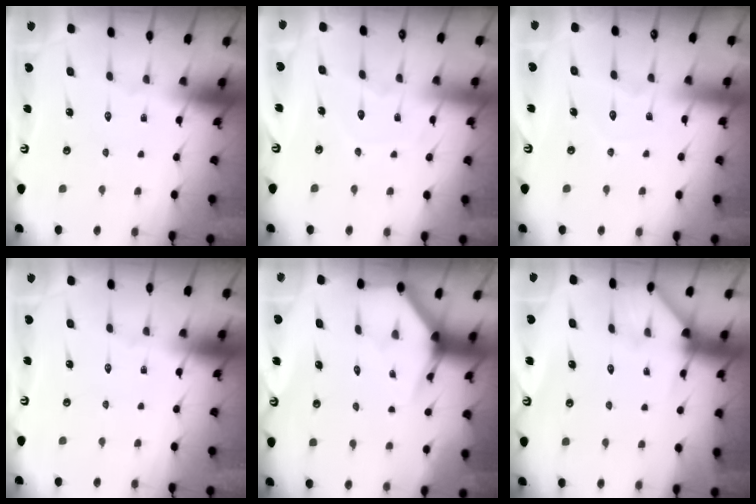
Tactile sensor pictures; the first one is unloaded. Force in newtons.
{"total": 6.2, "press": 6.1, "slide": 0.7}
{"total": 5.7, "press": 5.7, "slide": 0.5}
{"total": 0.0}
{"total": 3.8, "press": 3.8, "slide": 0.2}
{"total": 3.5, "press": 3.5, "slide": 0.4}